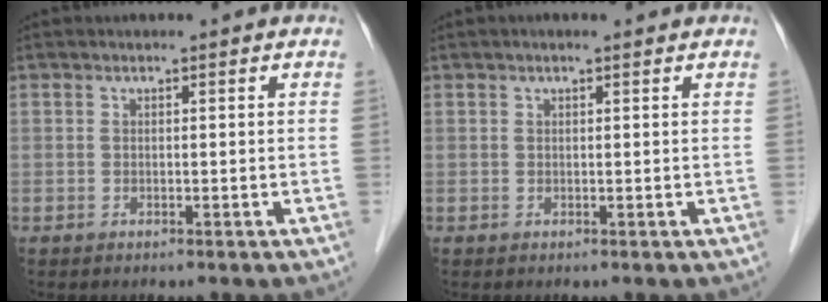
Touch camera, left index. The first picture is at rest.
{"total": 1.1, "force": [0.7, 0.3, 0.8], "torque": [-0.015, 0.009, 0.008]}